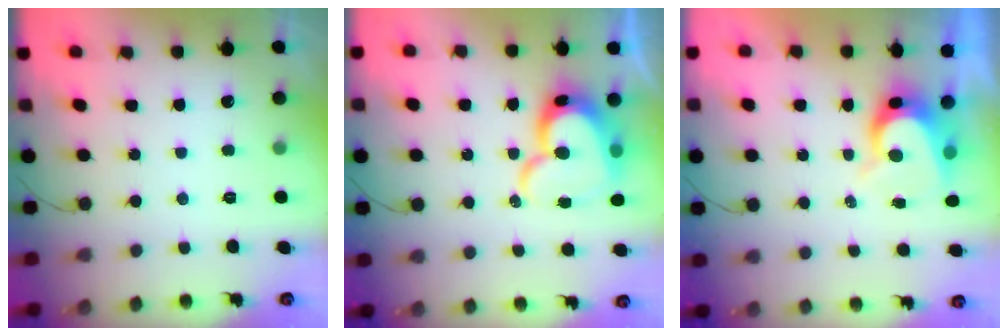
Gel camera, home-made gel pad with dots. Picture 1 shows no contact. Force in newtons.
{"total": 17.2, "press": 17.1, "slide": 1.2}
{"total": 8.3, "press": 8.3, "slide": 0.7}